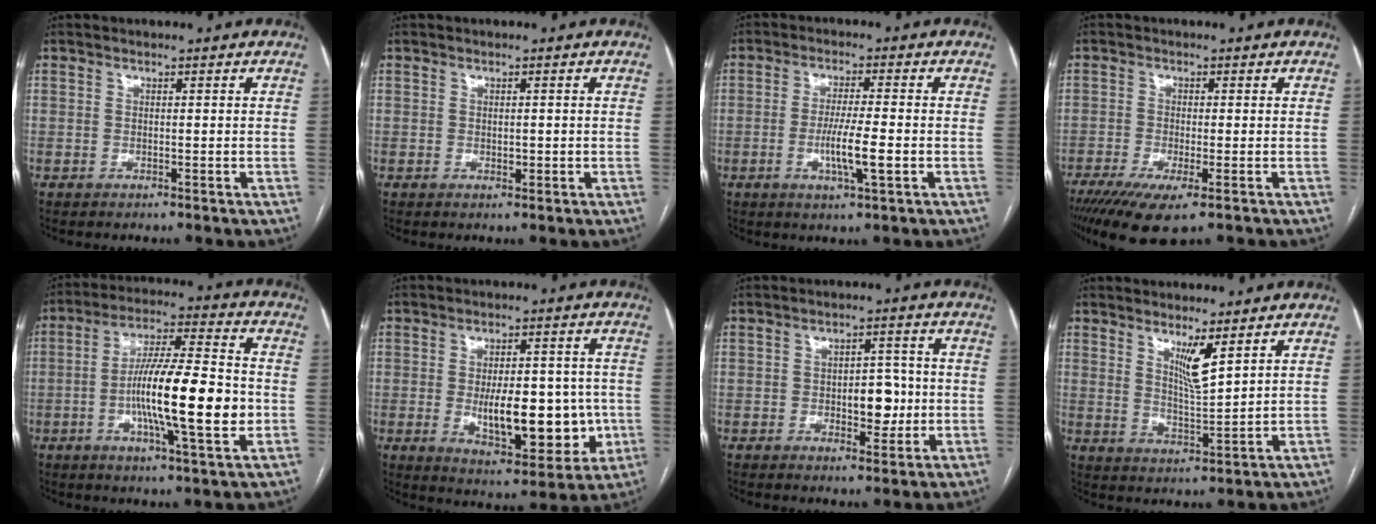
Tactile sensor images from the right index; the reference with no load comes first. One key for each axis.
{"total": 1.2, "fx": -0.1, "fy": 0.6, "fz": 1.0, "tx": -0.013, "ty": -0.001, "tz": 0.001}
{"total": 6.5, "fx": -1.6, "fy": 0.2, "fz": 6.2, "tx": -0.115, "ty": -0.009, "tz": -0.029}
{"total": 8.8, "fx": -5.5, "fy": 1.8, "fz": 6.6, "tx": -0.107, "ty": -0.022, "tz": -0.090}
{"total": 16.3, "fx": -2.7, "fy": 1.9, "fz": 15.9, "tx": -0.273, "ty": 0.002, "tz": -0.049}
{"total": 14.3, "fx": -1.9, "fy": 6.2, "fz": 12.7, "tx": -0.180, "ty": 0.002, "tz": -0.013}
{"total": 5.9, "fx": -0.6, "fy": 3.1, "fz": 4.9, "tx": -0.064, "ty": 0.009, "tz": -0.003}
{"total": 5.1, "fx": 2.9, "fy": 0.3, "fz": 4.1, "tx": -0.076, "ty": -0.017, "tz": 0.057}